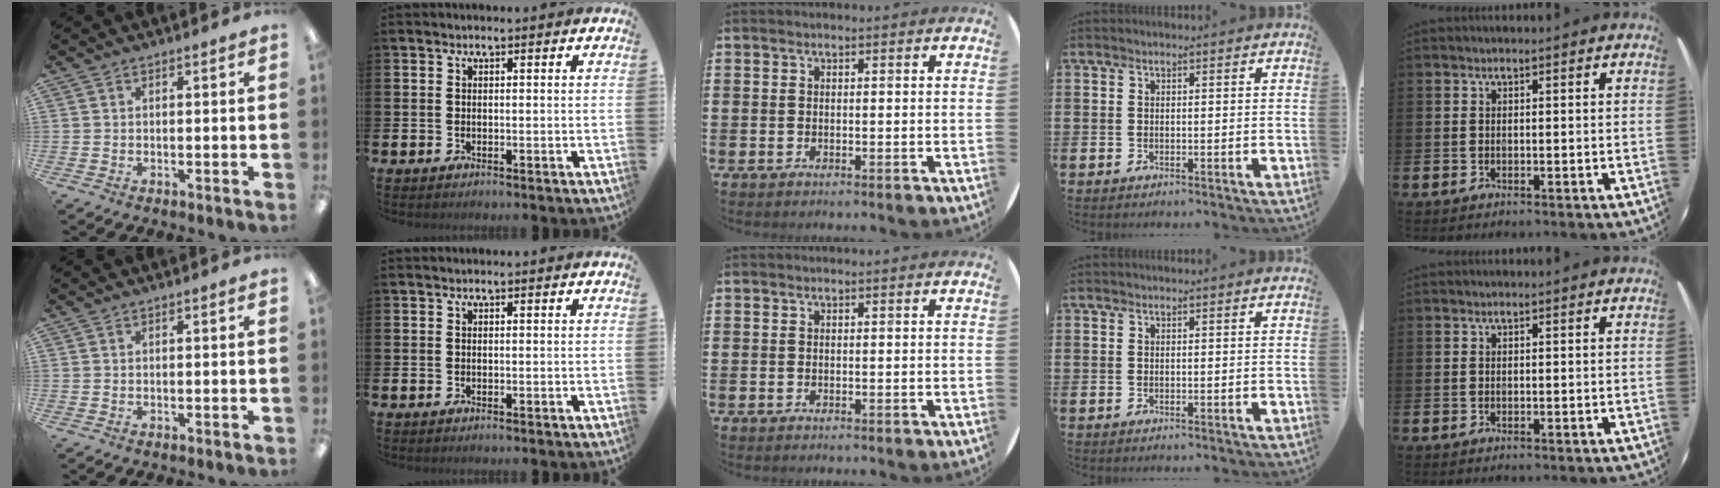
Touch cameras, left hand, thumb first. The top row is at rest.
{}